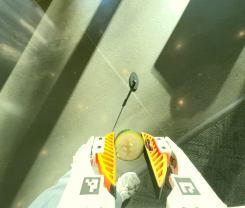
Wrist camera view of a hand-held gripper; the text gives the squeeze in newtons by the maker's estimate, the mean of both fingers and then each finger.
{"total": 9.2, "left": 9.2, "right": 9.3}